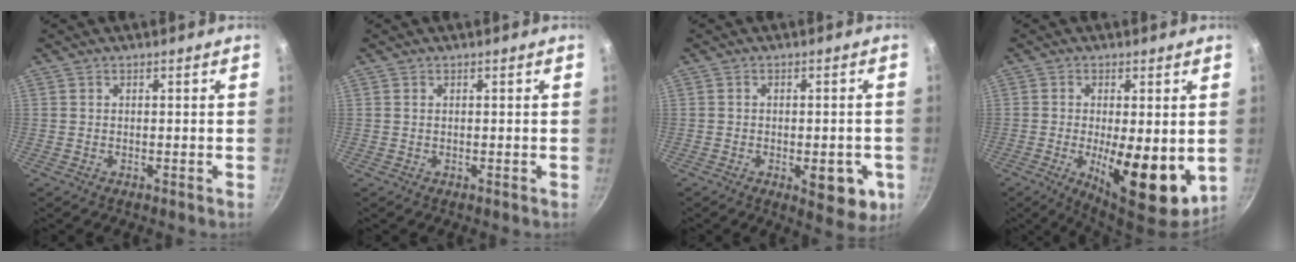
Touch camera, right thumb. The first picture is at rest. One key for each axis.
{"total": 0.0}
{"total": 9.1, "fx": -2.8, "fy": 4.2, "fz": 7.6, "tx": -0.062, "ty": 0.007, "tz": -0.030}
{"total": 13.4, "fx": -1.9, "fy": 4.8, "fz": 12.3, "tx": -0.175, "ty": -0.011, "tz": -0.019}